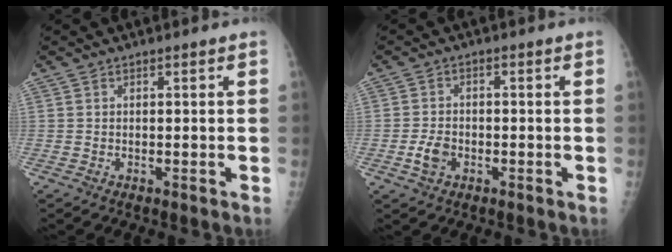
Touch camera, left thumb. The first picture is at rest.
{"total": 3.8, "force": [-1.4, 2.6, 2.4], "torque": [-0.043, 0.008, -0.025]}